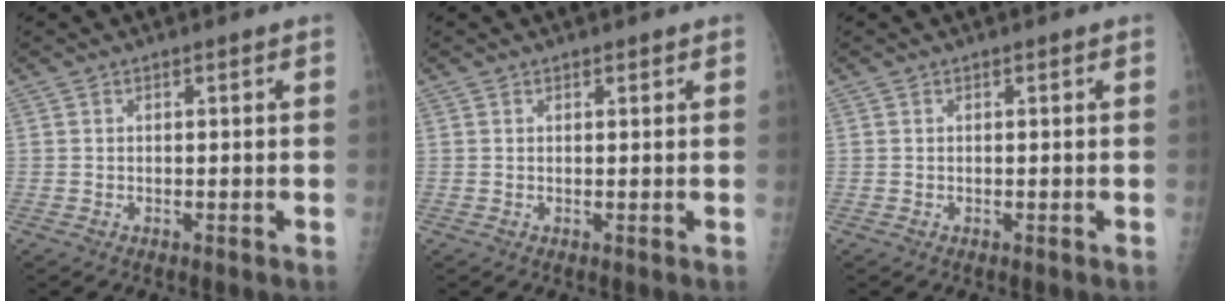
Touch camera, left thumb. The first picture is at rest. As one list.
[{"total": 0.6, "force": [0.5, 0.3, 0.2], "torque": [0.000, -0.004, 0.006]}, {"total": 0.0}]